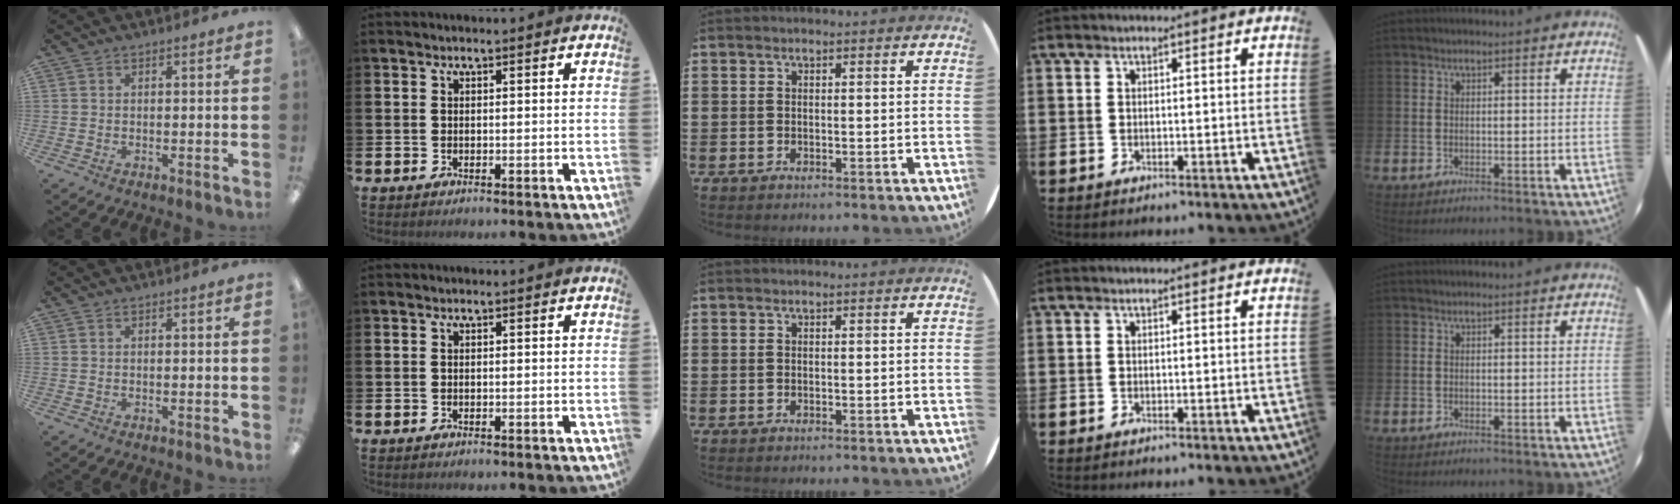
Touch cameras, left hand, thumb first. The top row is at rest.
{}